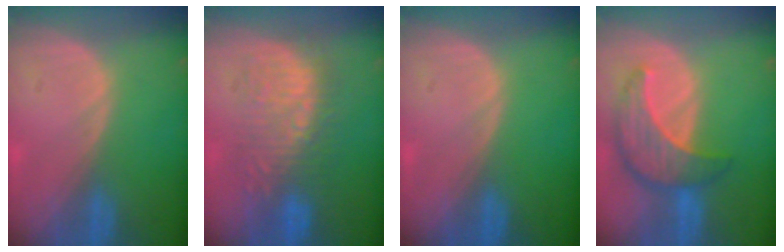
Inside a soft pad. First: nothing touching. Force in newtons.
{"total": 8.7, "press": 8.6, "slide": 0.9}
{"total": 0.0}
{"total": 8.6, "press": 7.8, "slide": 3.6}